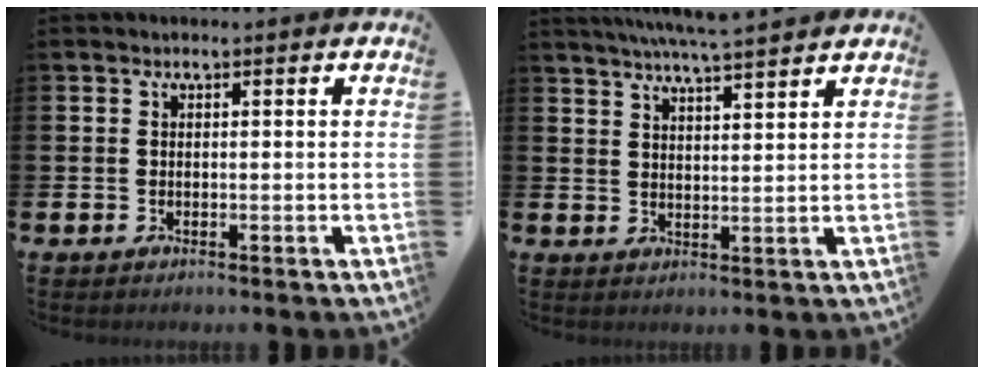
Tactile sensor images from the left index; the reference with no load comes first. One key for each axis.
{"total": 6.0, "fx": 5.8, "fy": -0.5, "fz": 1.7, "tx": -0.035, "ty": -0.029, "tz": 0.100}